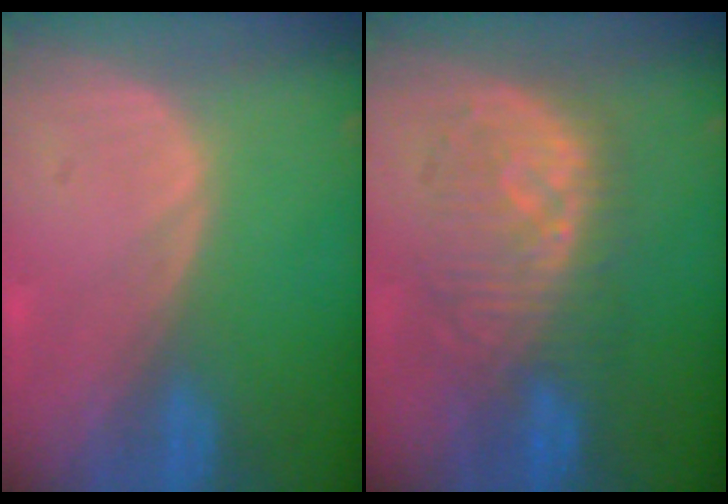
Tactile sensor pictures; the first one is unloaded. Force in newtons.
{"total": 8.9, "press": 8.7, "slide": 1.8}